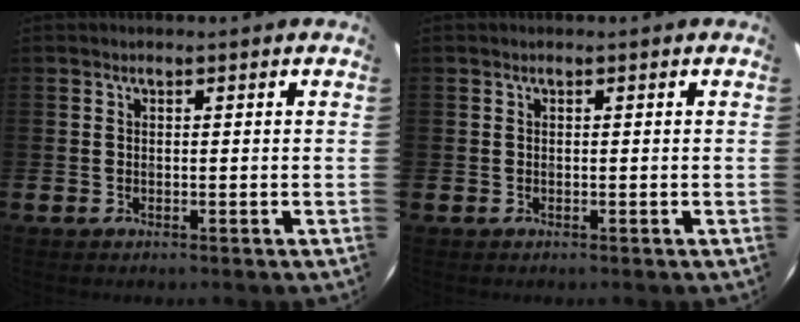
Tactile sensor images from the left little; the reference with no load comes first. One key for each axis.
{"total": 0.0}